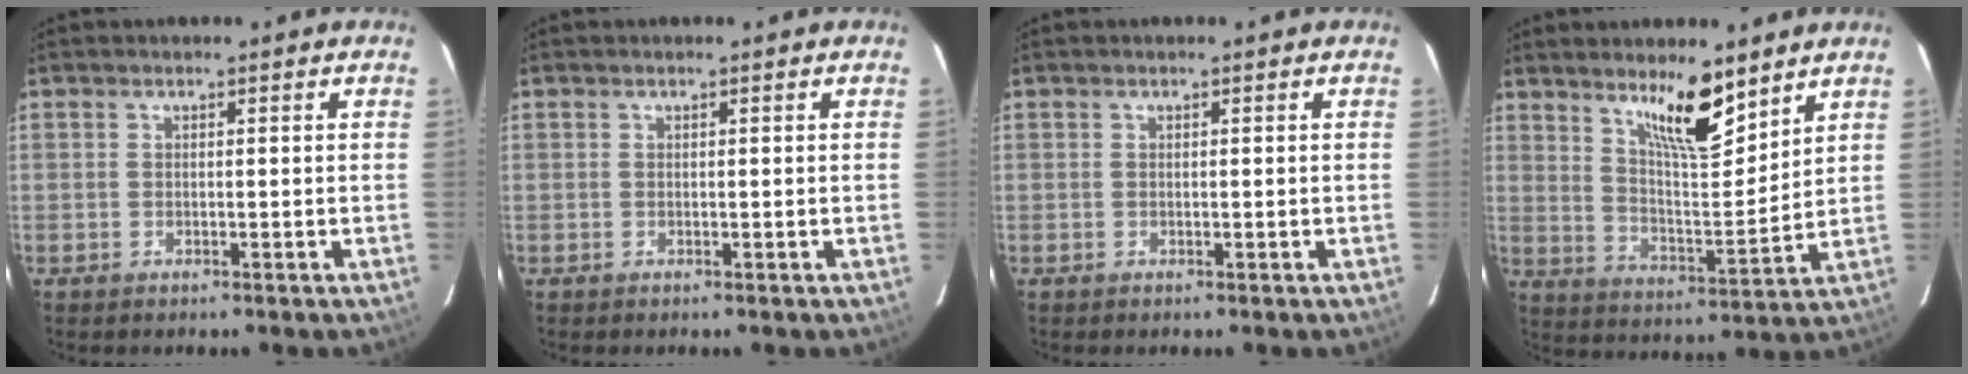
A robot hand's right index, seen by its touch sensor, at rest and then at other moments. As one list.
[{"total": 0.0}, {"total": 0.0}, {"total": 10.5, "force": [7.2, 1.9, 7.3], "torque": [-0.127, -0.011, 0.132]}]